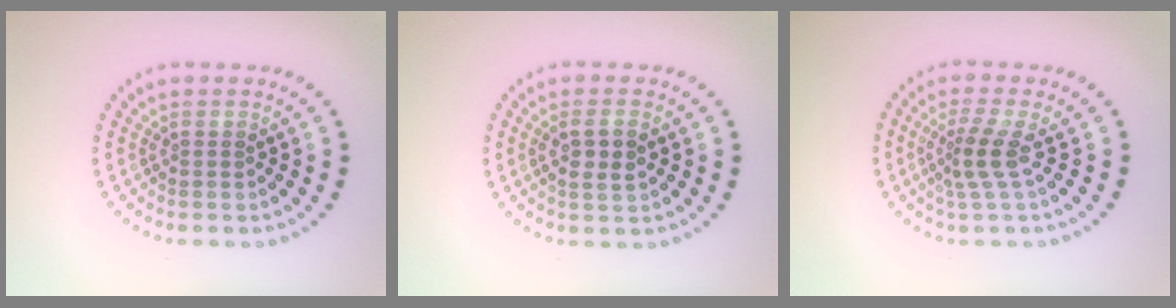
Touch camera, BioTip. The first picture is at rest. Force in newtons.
{"total": 2.5, "press": 2.4, "slide": 0.5}
{"total": 2.6, "press": 1.9, "slide": 1.8}